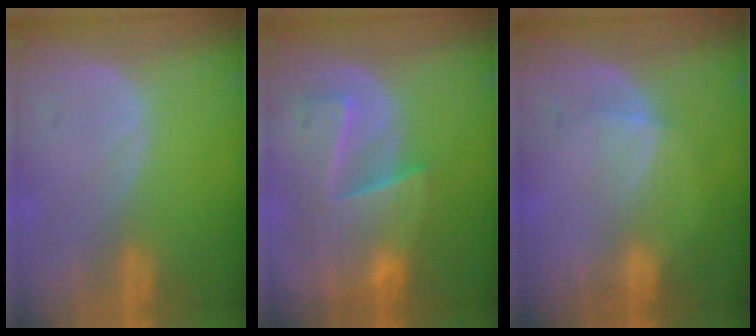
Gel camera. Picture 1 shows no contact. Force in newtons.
{"total": 8.9, "press": 8.1, "slide": 3.7}
{"total": 2.4, "press": 2.1, "slide": 1.2}